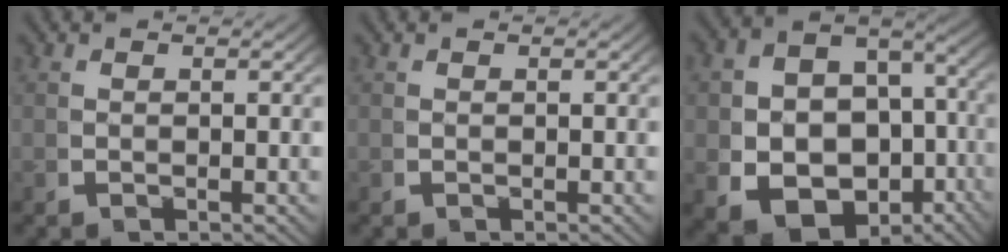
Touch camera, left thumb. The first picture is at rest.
{"total": 0.0}
{"total": 13.8, "force": [-4.2, 10.6, 7.7], "torque": [-0.159, -0.059, -0.047]}